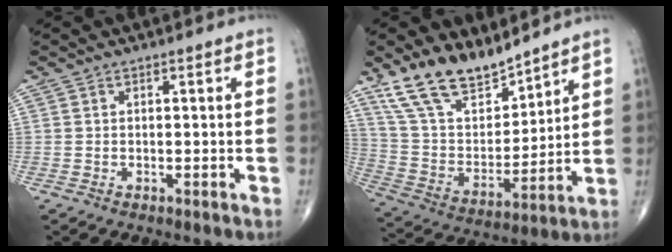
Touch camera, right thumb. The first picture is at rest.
{"total": 16.0, "force": [12.6, 6.6, 7.4], "torque": [-0.109, -0.062, 0.248]}